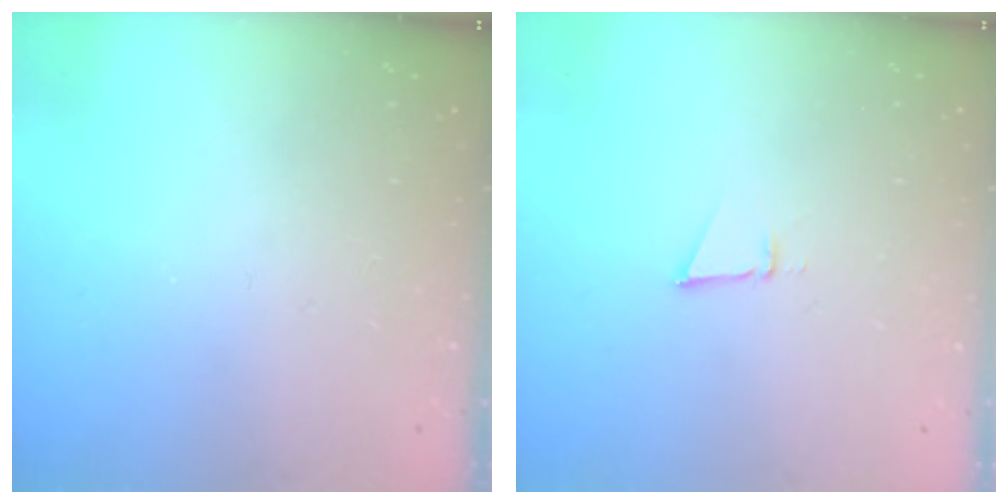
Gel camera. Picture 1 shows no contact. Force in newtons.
{"total": 2.6, "press": 2.5, "slide": 0.8}